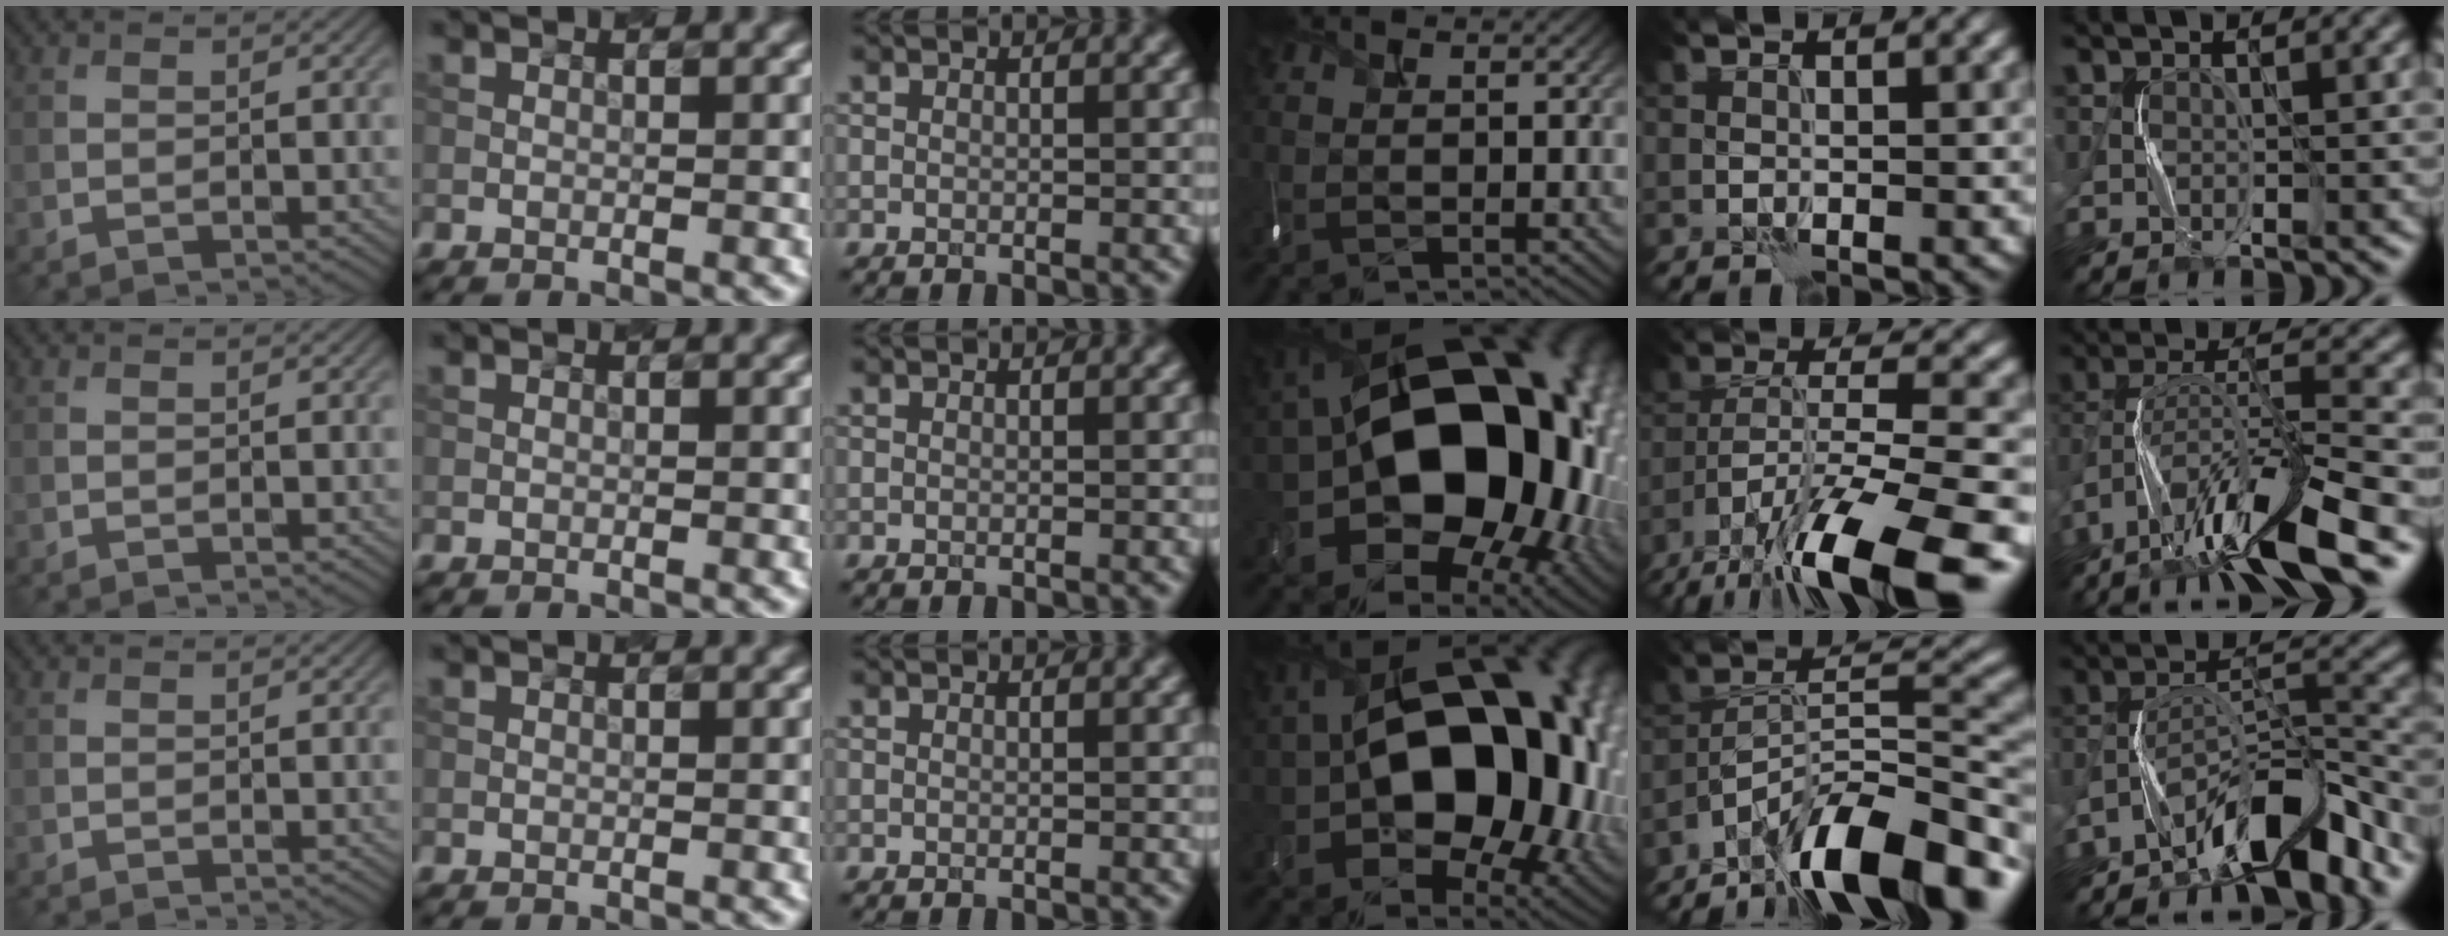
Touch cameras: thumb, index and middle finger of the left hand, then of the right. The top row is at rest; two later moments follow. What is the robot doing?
{"motion": "shake", "object": "tambourine"}